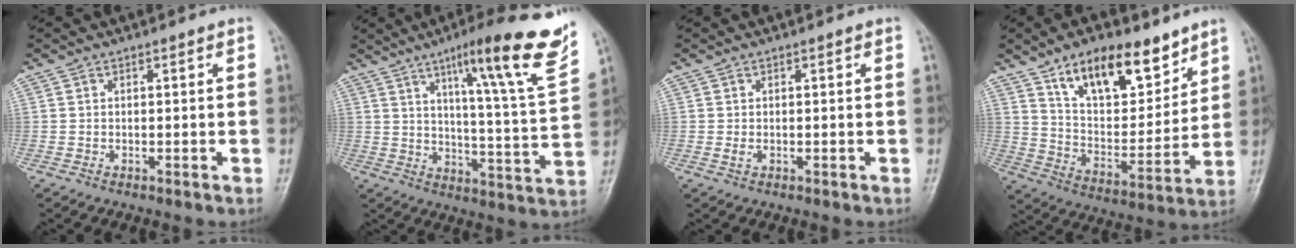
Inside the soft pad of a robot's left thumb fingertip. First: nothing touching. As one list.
[{"total": 20.2, "force": [12.0, 1.6, 16.2], "torque": [-0.208, -0.057, 0.171]}, {"total": 1.0, "force": [-0.1, 0.6, 0.8], "torque": [-0.011, 0.002, 0.000]}, {"total": 17.3, "force": [11.4, 7.8, 10.5], "torque": [-0.123, -0.065, 0.201]}]